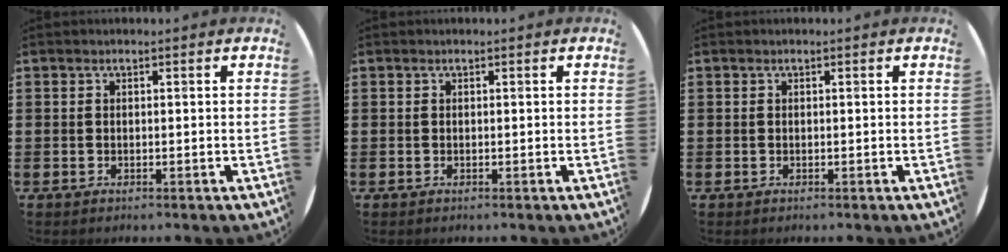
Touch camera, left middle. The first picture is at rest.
{"total": 0.0}
{"total": 0.0}